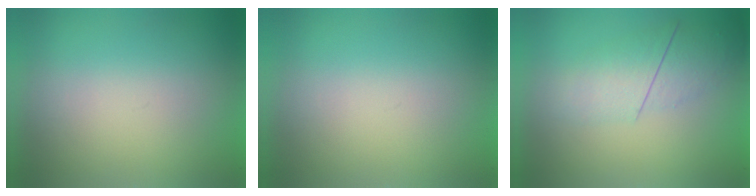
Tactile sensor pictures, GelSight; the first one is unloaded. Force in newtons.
{"total": 0.0}
{"total": 2.3}